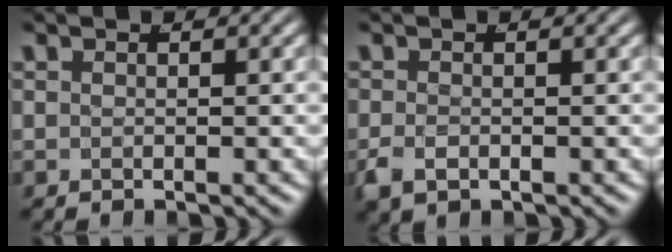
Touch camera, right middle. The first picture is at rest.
{"total": 1.8, "force": [-1.0, 0.9, 1.1], "torque": [-0.032, -0.011, -0.010]}